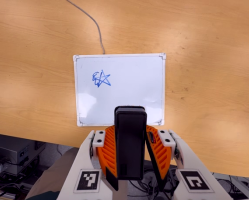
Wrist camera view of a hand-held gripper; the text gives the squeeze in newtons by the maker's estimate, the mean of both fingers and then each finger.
{"total": 5.8, "left": 4.1, "right": 7.5}